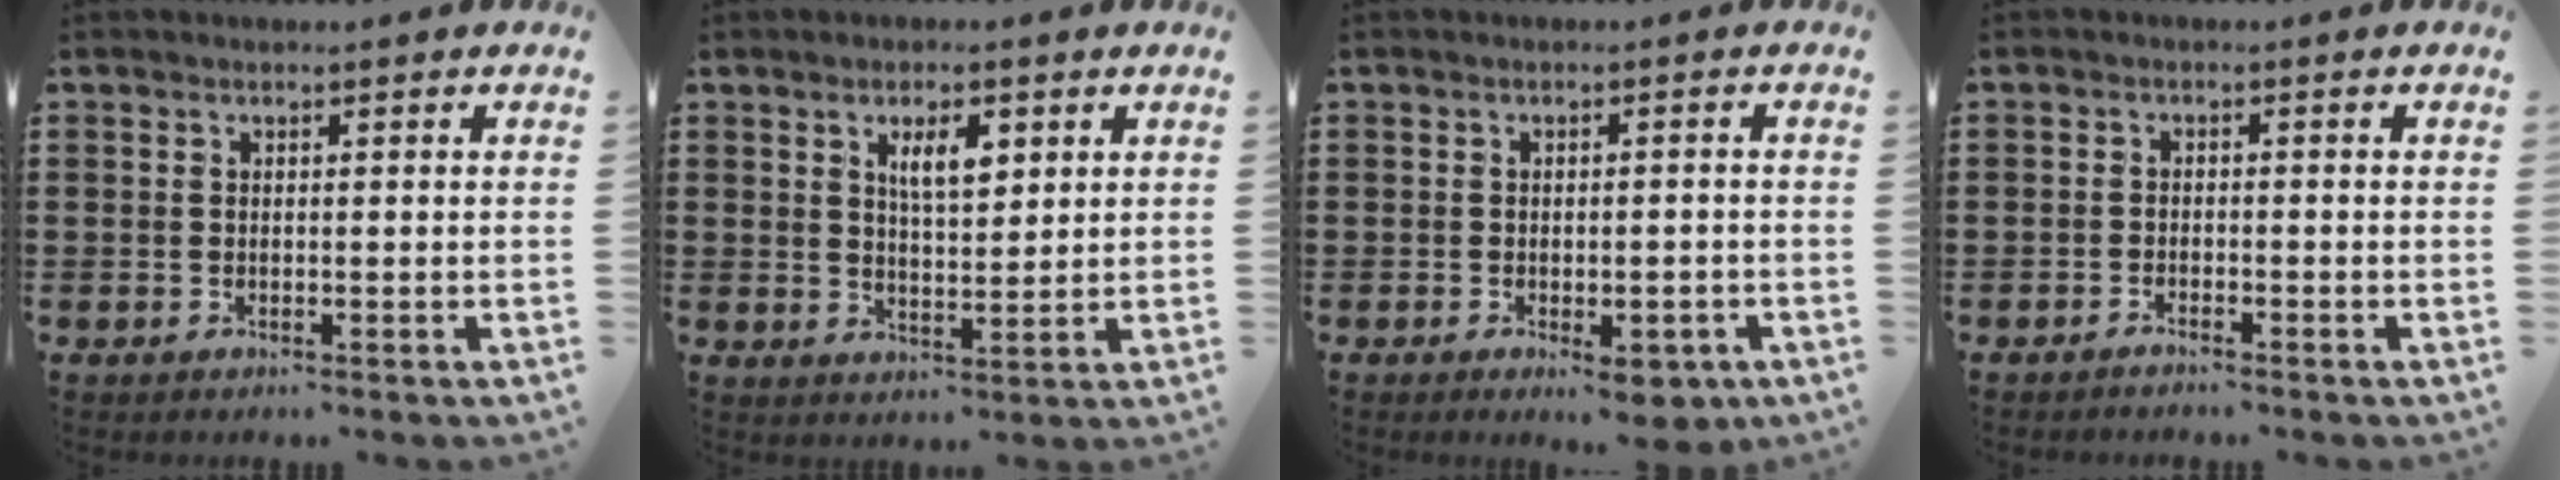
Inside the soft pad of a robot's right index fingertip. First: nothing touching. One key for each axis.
{"total": 4.7, "fx": 2.1, "fy": 1.6, "fz": 3.8, "tx": -0.073, "ty": 0.005, "tz": 0.034}
{"total": 3.8, "fx": -2.3, "fy": 1.1, "fz": 2.8, "tx": -0.044, "ty": 0.001, "tz": -0.039}
{"total": 1.2, "fx": -1.2, "fy": 0.0, "fz": 0.1, "tx": -0.005, "ty": 0.003, "tz": -0.025}